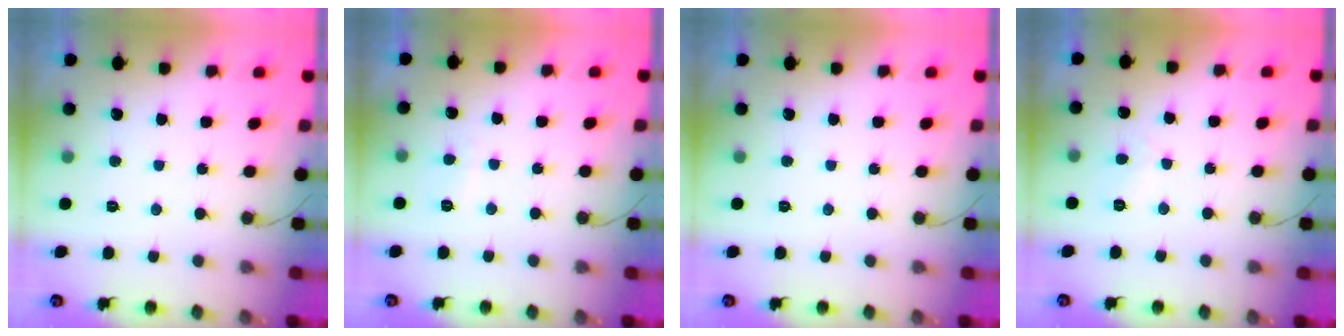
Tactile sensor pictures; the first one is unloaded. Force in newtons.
{"total": 1.3, "press": 1.2, "slide": 0.6}
{"total": 0.0}
{"total": 3.1, "press": 3.0, "slide": 0.6}